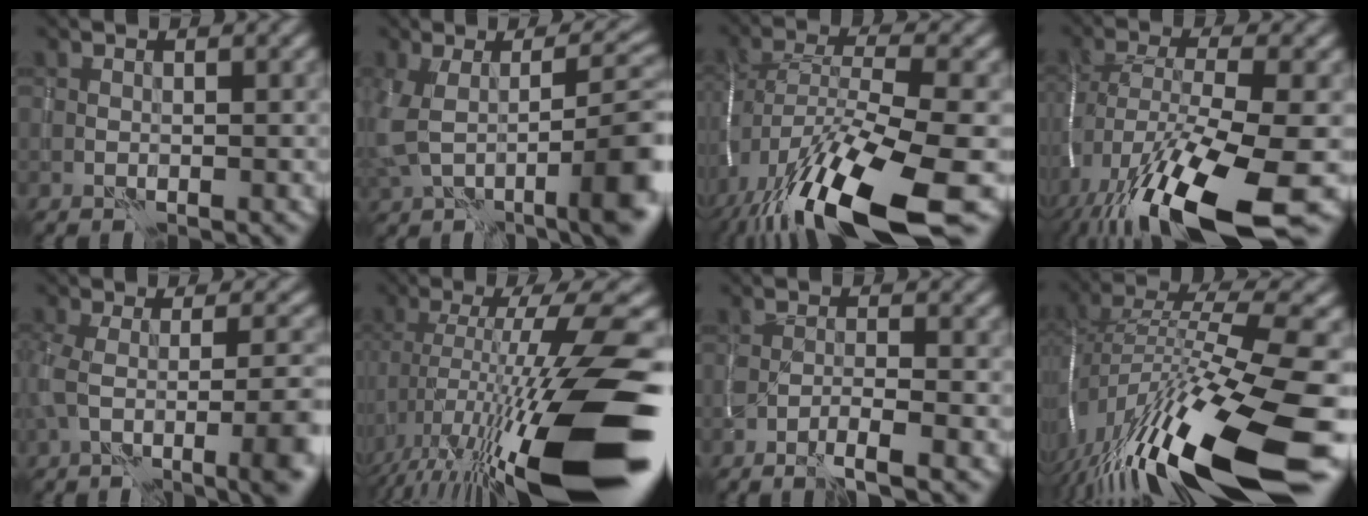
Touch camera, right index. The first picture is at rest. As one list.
[{"total": 9.0, "force": [-1.0, 3.5, 8.3], "torque": [-0.138, -0.004, -0.012]}, {"total": 16.3, "force": [-9.1, 4.5, 12.7], "torque": [-0.262, -0.018, -0.150]}, {"total": 16.2, "force": [-9.3, 4.3, 12.6], "torque": [-0.268, -0.025, -0.152]}, {"total": 8.7, "force": [-2.6, 2.9, 7.8], "torque": [-0.121, -0.011, -0.040]}, {"total": 17.4, "force": [-6.2, 3.3, 15.9], "torque": [-0.256, 0.009, -0.102]}, {"total": 2.7, "force": [-1.8, 0.3, 2.0], "torque": [-0.029, 0.004, -0.040]}, {"total": 16.8, "force": [-8.0, 4.4, 14.1], "torque": [-0.260, 0.004, -0.135]}]